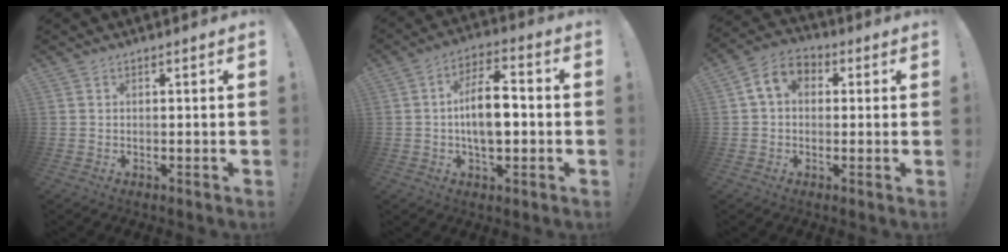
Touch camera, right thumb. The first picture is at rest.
{"total": 11.6, "force": [-1.1, 6.0, 9.9], "torque": [-0.165, 0.010, -0.021]}
{"total": 8.3, "force": [1.8, 6.0, 5.4], "torque": [-0.098, 0.009, 0.039]}